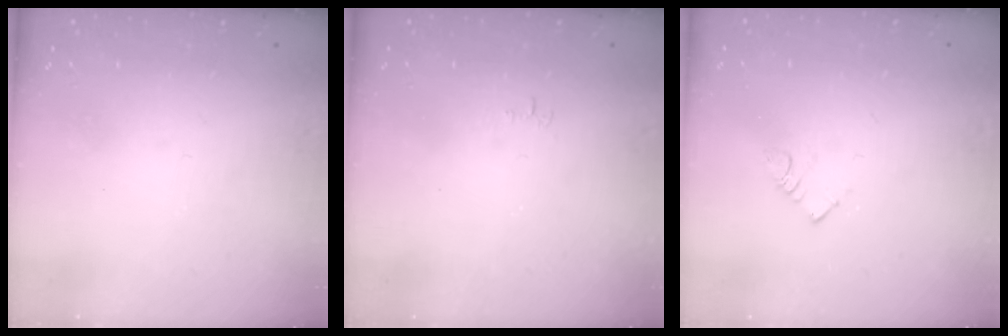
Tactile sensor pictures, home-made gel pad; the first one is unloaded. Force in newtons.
{"total": 4.0, "press": 3.9, "slide": 0.3}
{"total": 3.6, "press": 3.6, "slide": 0.2}